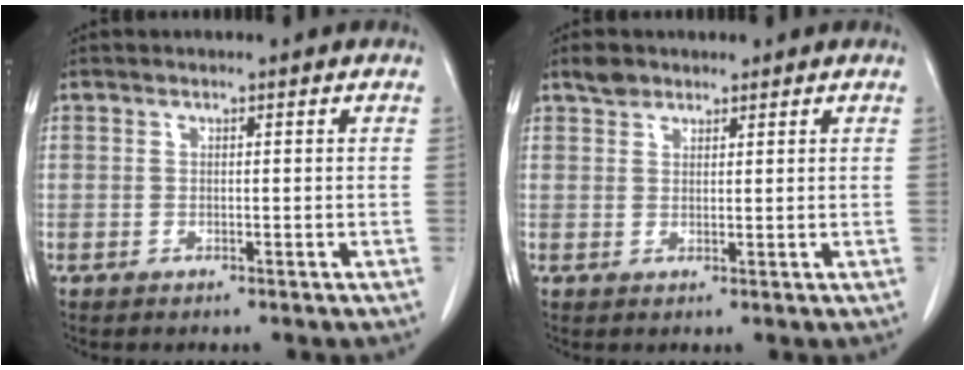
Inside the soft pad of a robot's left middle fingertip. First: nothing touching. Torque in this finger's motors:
{"motor_torque": [0.25, -0.26, -0.07, 0.02]}